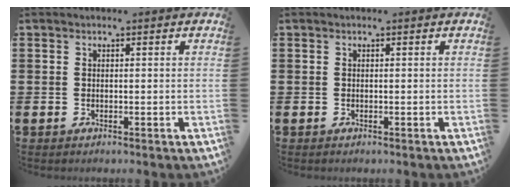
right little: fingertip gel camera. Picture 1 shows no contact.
{"total": 0.0}